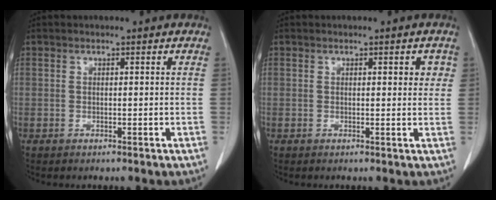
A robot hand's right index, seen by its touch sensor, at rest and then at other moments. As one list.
[{"total": 2.2, "force": [0.8, 1.0, 1.8], "torque": [-0.017, 0.001, 0.007]}]